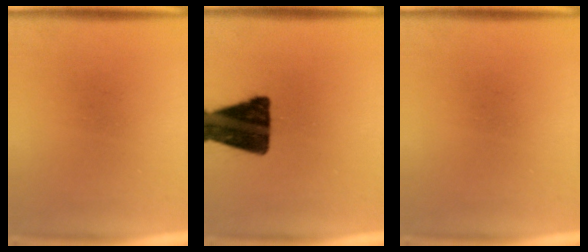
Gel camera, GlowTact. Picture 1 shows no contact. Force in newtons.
{"total": 16.7}
{"total": 0.0}